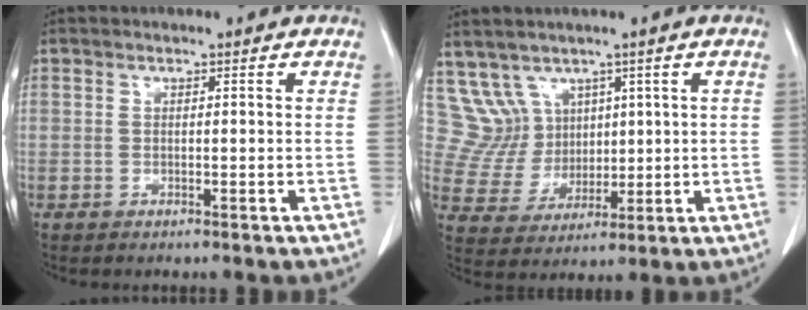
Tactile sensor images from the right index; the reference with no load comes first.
{"total": 7.2, "force": [4.3, 5.7, 0.3], "torque": [-0.015, 0.027, 0.099]}